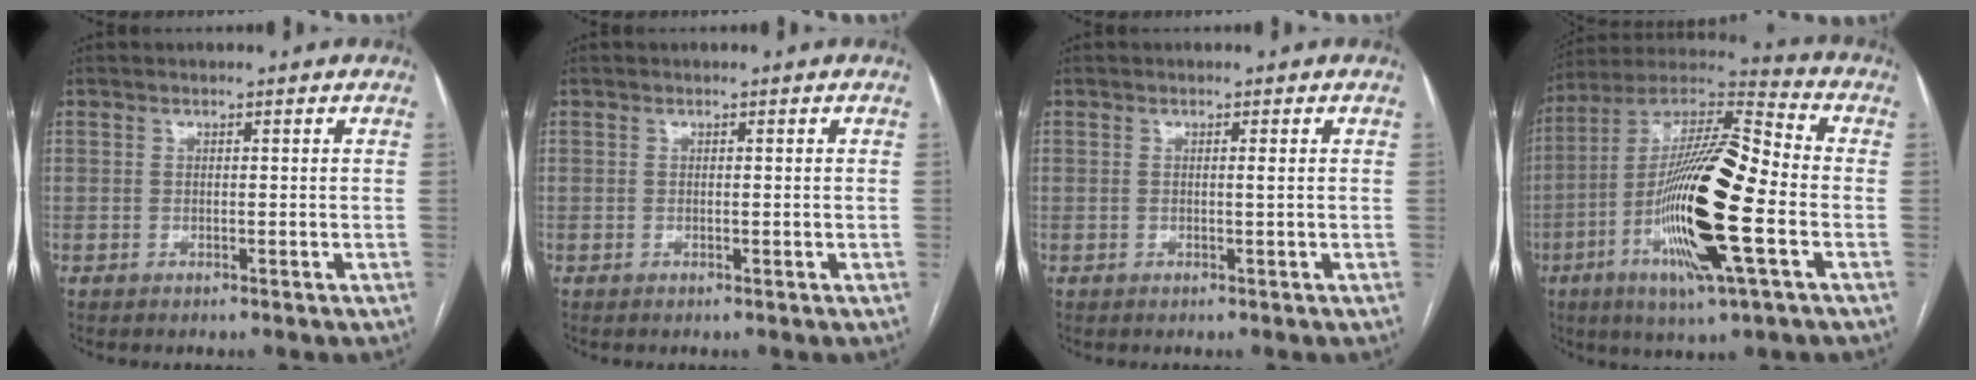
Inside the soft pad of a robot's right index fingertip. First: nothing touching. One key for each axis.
{"total": 0.0}
{"total": 0.7, "fx": 0.1, "fy": -0.2, "fz": 0.7, "tx": -0.012, "ty": 0.000, "tz": -0.001}
{"total": 21.7, "fx": -5.4, "fy": 2.6, "fz": 20.9, "tx": -0.408, "ty": -0.015, "tz": -0.098}